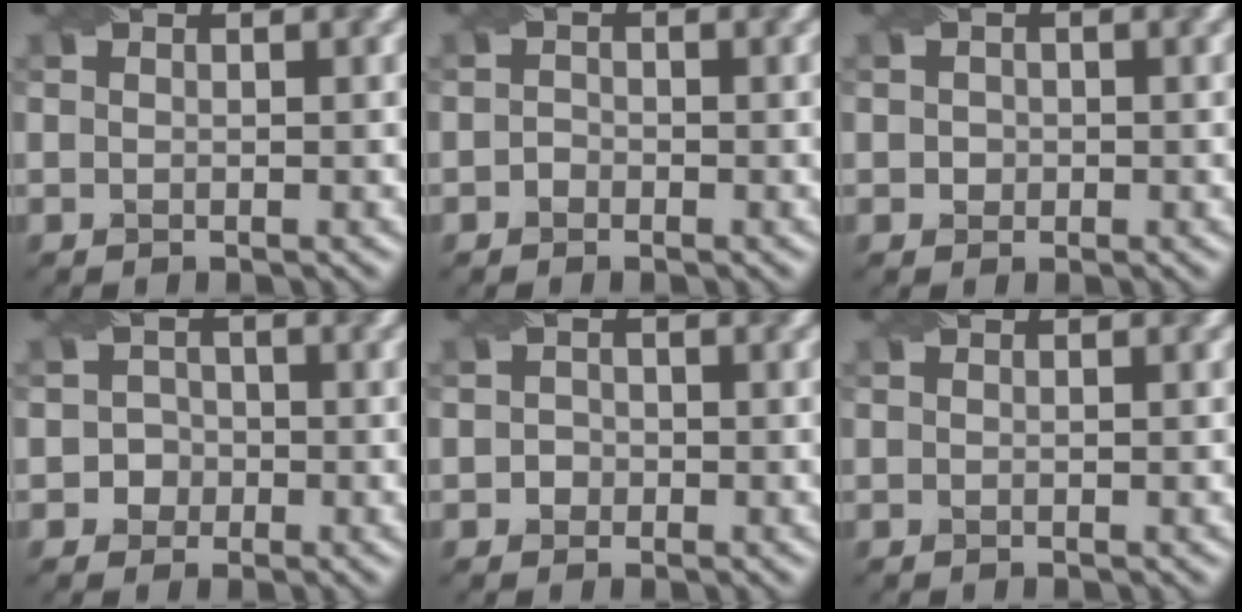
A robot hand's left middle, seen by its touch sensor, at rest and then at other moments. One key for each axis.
{"total": 0.8, "fx": -0.5, "fy": 0.6, "fz": 0.1, "tx": -0.002, "ty": -0.001, "tz": -0.009}
{"total": 1.0, "fx": 0.1, "fy": 1.0, "fz": 0.2, "tx": 0.001, "ty": 0.000, "tz": -0.001}
{"total": 2.0, "fx": -0.5, "fy": 2.0, "fz": 0.2, "tx": 0.019, "ty": 0.002, "tz": -0.013}
{"total": 1.2, "fx": -0.2, "fy": 1.1, "fz": 0.2, "tx": 0.006, "ty": 0.000, "tz": -0.009}
{"total": 0.0}